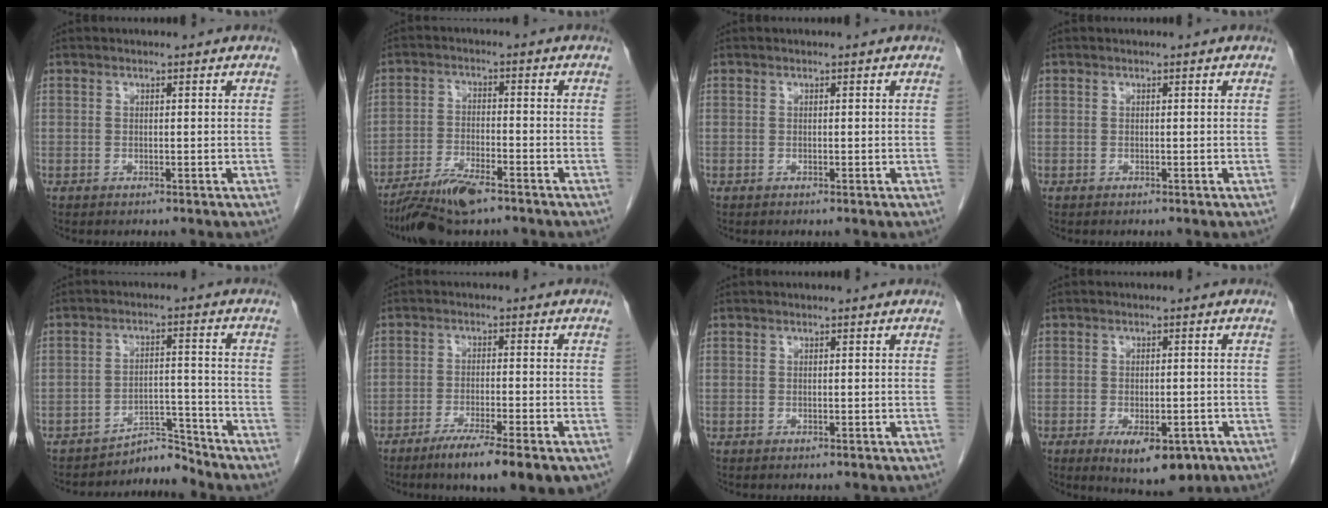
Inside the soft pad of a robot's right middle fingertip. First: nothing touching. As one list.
[{"total": 8.1, "force": [-6.2, 1.5, 5.1], "torque": [-0.095, -0.019, -0.113]}, {"total": 0.0}, {"total": 0.0}, {"total": 4.5, "force": [-4.4, -0.1, -1.1], "torque": [0.028, 0.018, -0.067]}, {"total": 10.9, "force": [-7.4, 1.3, 7.9], "torque": [-0.111, -0.020, -0.109]}, {"total": 0.0}, {"total": 8.4, "force": [-4.5, 3.4, 6.1], "torque": [-0.081, -0.011, -0.058]}]